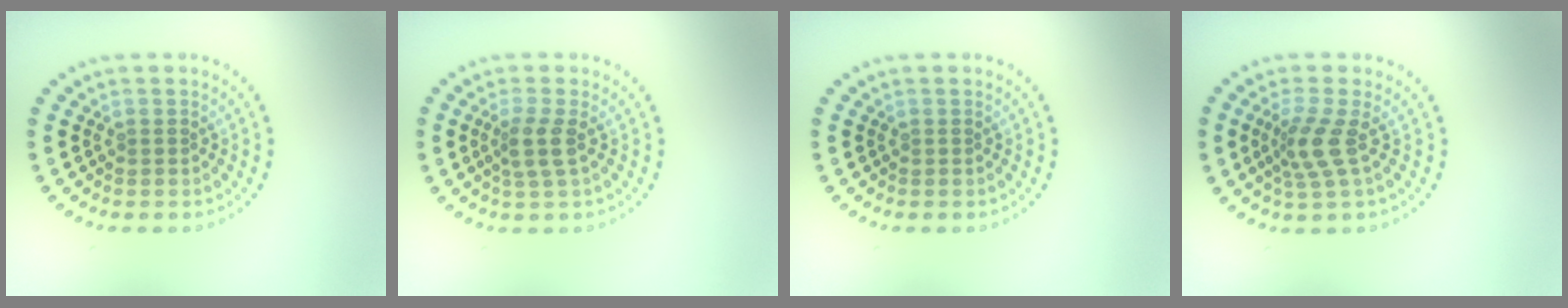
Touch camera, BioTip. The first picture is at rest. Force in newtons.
{"total": 2.1, "press": 1.7, "slide": 1.2}
{"total": 0.0}
{"total": 2.9, "press": 2.1, "slide": 2.0}